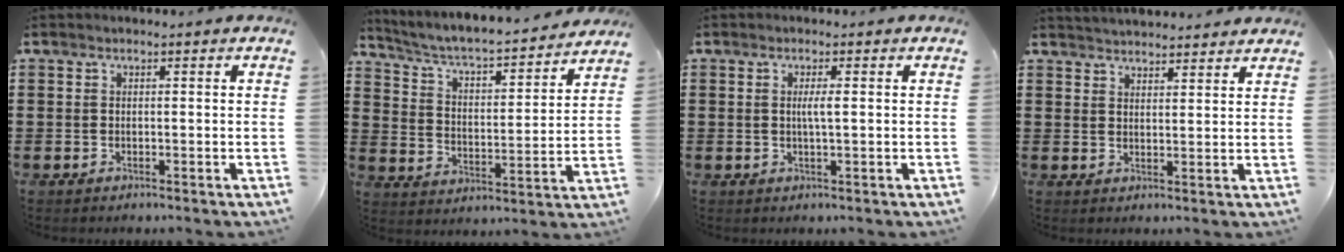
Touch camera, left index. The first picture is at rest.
{"total": 4.1, "force": [3.7, 0.5, 1.7], "torque": [-0.054, -0.034, 0.051]}
{"total": 2.1, "force": [0.2, 0.2, 2.1], "torque": [-0.042, -0.003, 0.002]}
{"total": 2.9, "force": [2.9, -0.2, -0.2], "torque": [-0.006, -0.009, 0.054]}